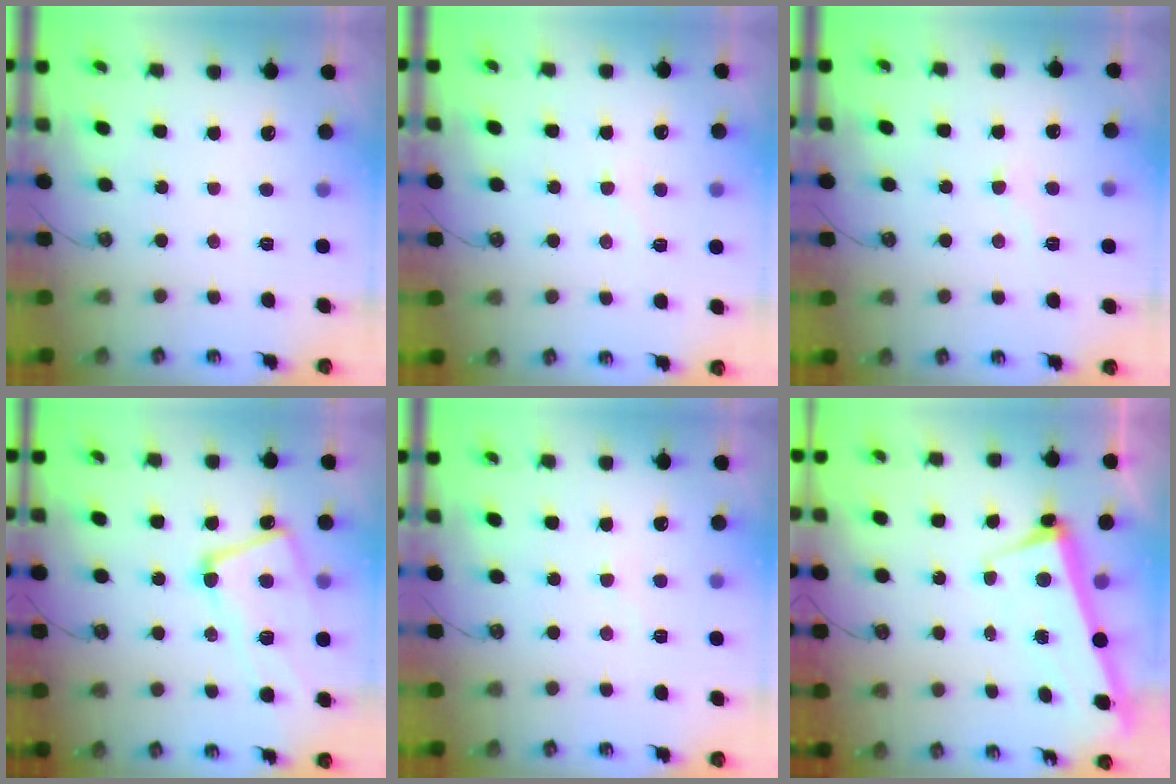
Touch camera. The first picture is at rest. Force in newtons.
{"total": 0.8, "press": 0.4, "slide": 0.6}
{"total": 3.5, "press": 3.5, "slide": 0.5}
{"total": 6.0, "press": 5.9, "slide": 1.3}
{"total": 4.9, "press": 4.9, "slide": 0.3}
{"total": 1.9, "press": 1.6, "slide": 0.9}